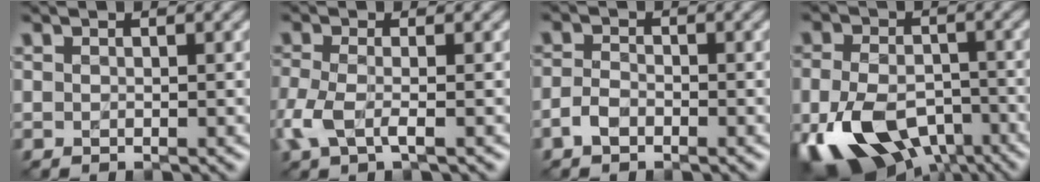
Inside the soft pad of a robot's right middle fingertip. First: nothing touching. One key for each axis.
{"total": 3.2, "fx": -1.1, "fy": 1.0, "fz": 2.8, "tx": -0.075, "ty": -0.005, "tz": -0.031}
{"total": 1.7, "fx": -1.1, "fy": 0.8, "fz": 1.0, "tx": -0.019, "ty": 0.004, "tz": -0.026}
{"total": 11.5, "fx": -5.1, "fy": 7.1, "fz": 7.6, "tx": -0.161, "ty": -0.032, "tz": -0.084}